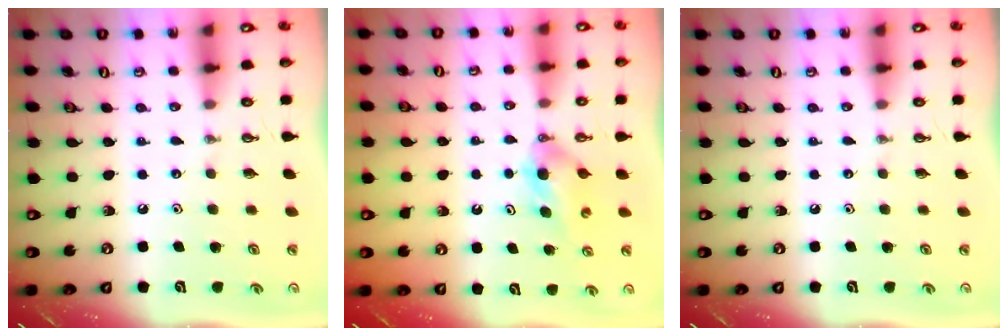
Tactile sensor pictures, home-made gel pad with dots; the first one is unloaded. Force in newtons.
{"total": 4.4, "press": 4.4, "slide": 0.6}
{"total": 0.0}